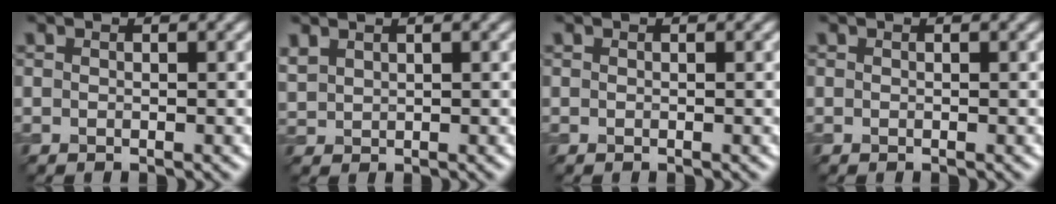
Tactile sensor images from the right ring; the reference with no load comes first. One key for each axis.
{"total": 1.3, "fx": 1.1, "fy": 0.6, "fz": 0.4, "tx": -0.014, "ty": 0.003, "tz": 0.030}
{"total": 0.0}
{"total": 0.0}